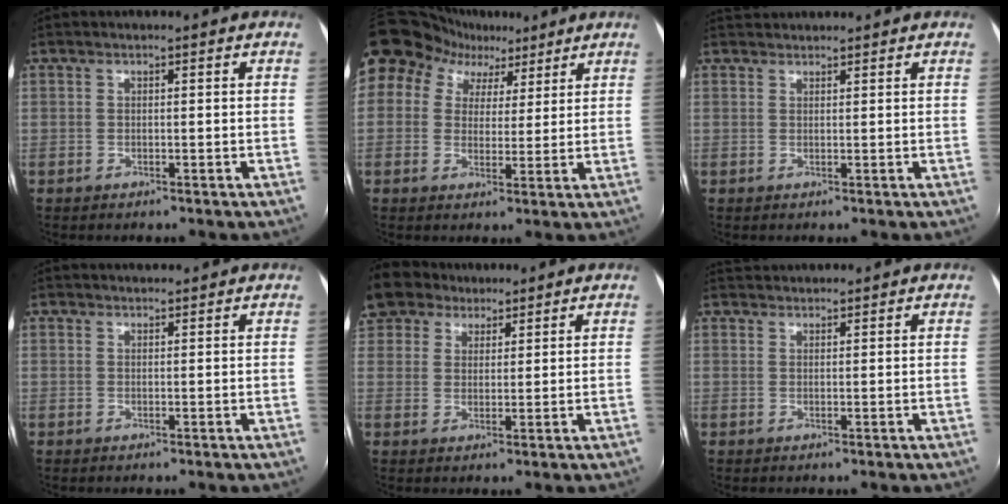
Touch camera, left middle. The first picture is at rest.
{"total": 16.1, "force": [9.5, 11.7, 5.5], "torque": [-0.134, 0.072, 0.162]}
{"total": 3.2, "force": [3.2, 0.6, 0.5], "torque": [-0.010, 0.037, 0.054]}
{"total": 2.3, "force": [2.3, 0.3, 0.4], "torque": [-0.007, 0.023, 0.035]}
{"total": 9.5, "force": [7.1, 6.0, 1.8], "torque": [-0.045, 0.037, 0.137]}
{"total": 3.4, "force": [3.3, 0.5, 0.5], "torque": [-0.010, 0.036, 0.059]}